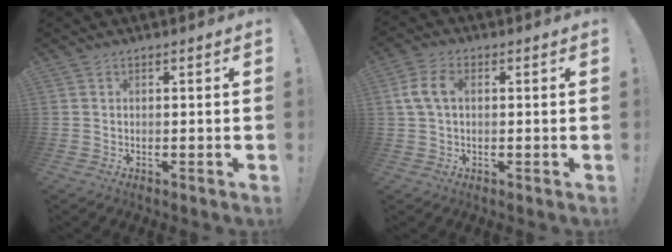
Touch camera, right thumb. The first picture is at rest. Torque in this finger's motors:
{"motor_torque": [0.08, 0.04, 0.26, 0.16, 0.01]}